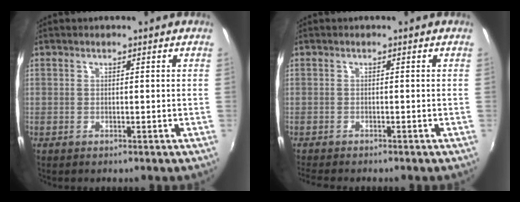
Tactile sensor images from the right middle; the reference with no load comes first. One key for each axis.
{"total": 3.1, "fx": -2.8, "fy": 0.5, "fz": 1.2, "tx": -0.031, "ty": -0.019, "tz": -0.053}